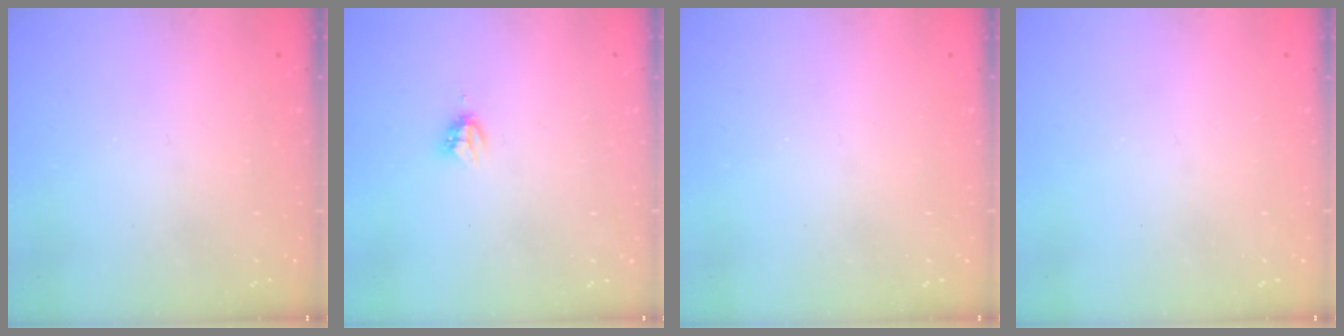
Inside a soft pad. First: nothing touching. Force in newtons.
{"total": 3.9, "press": 3.9, "slide": 0.5}
{"total": 0.0}
{"total": 0.0}